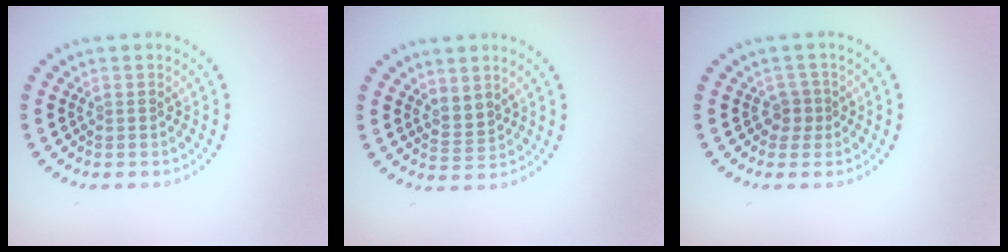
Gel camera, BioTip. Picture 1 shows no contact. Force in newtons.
{"total": 1.7, "press": 1.3, "slide": 1.0}
{"total": 1.5, "press": 1.2, "slide": 0.9}